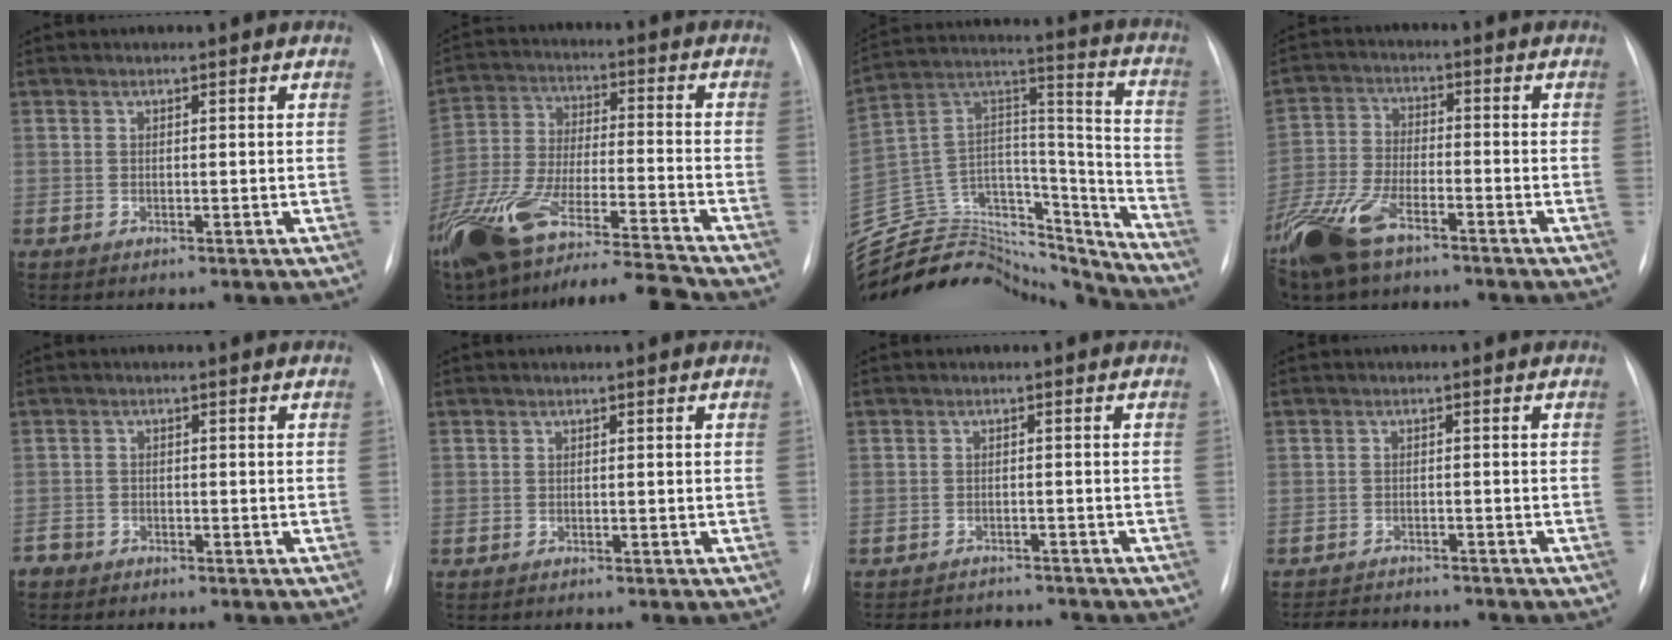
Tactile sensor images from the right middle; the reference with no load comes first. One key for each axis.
{"total": 21.3, "fx": -17.5, "fy": 0.9, "fz": 12.0, "tx": -0.245, "ty": -0.026, "tz": -0.313}
{"total": 29.6, "fx": -27.6, "fy": 8.1, "fz": 6.8, "tx": -0.155, "ty": 0.046, "tz": -0.426}
{"total": 12.3, "fx": -8.5, "fy": 4.2, "fz": 7.9, "tx": -0.178, "ty": -0.019, "tz": -0.164}
{"total": 2.0, "fx": -1.7, "fy": 1.2, "fz": -0.1, "tx": -0.007, "ty": 0.003, "tz": -0.032}
{"total": 0.0}
{"total": 6.7, "fx": -6.4, "fy": 1.5, "fz": 0.9, "tx": -0.010, "ty": 0.008, "tz": -0.084}
{"total": 6.6, "fx": -6.3, "fy": 1.2, "fz": 1.7, "tx": -0.024, "ty": -0.006, "tz": -0.091}